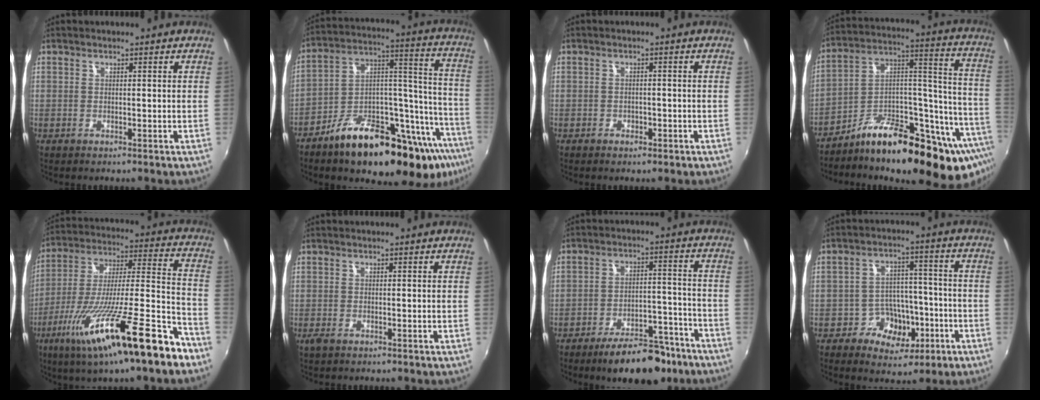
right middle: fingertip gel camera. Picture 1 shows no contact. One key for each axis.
{"total": 28.2, "fx": -18.7, "fy": 9.7, "fz": 18.7, "tx": -0.236, "ty": 0.025, "tz": -0.275}
{"total": 2.5, "fx": -1.5, "fy": 1.6, "fz": 1.2, "tx": -0.023, "ty": -0.004, "tz": -0.019}
{"total": 26.1, "fx": -16.8, "fy": 8.5, "fz": 18.0, "tx": -0.219, "ty": 0.025, "tz": -0.257}
{"total": 25.8, "fx": -15.5, "fy": 2.9, "fz": 20.5, "tx": -0.345, "ty": -0.044, "tz": -0.256}
{"total": 1.0, "fx": -0.7, "fy": 0.4, "fz": 0.7, "tx": -0.015, "ty": -0.004, "tz": -0.013}
{"total": 14.0, "fx": -10.9, "fy": 5.0, "fz": 7.2, "tx": -0.117, "ty": 0.013, "tz": -0.149}
{"total": 9.6, "fx": -4.5, "fy": 7.6, "fz": 3.9, "tx": -0.075, "ty": 0.028, "tz": -0.057}